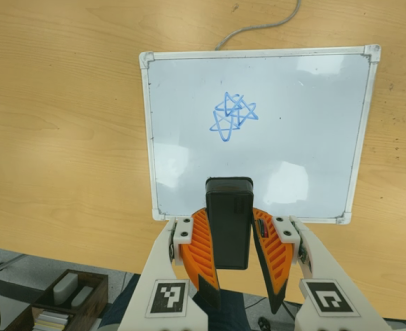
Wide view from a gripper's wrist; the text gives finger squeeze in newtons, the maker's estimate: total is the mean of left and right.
{"total": 10.0, "left": 8.2, "right": 11.8}